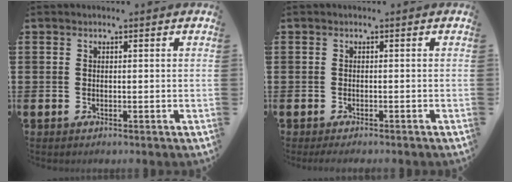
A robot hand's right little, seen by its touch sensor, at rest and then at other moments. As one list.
[{"total": 0.8, "force": [-0.6, 0.0, 0.4], "torque": [-0.007, -0.002, -0.013]}]